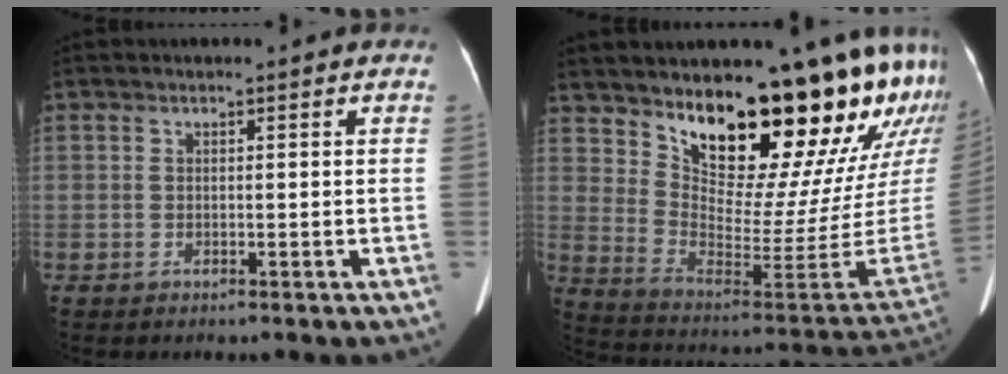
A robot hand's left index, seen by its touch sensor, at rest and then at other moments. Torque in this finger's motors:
{"motor_torque": [1.01, -1.13, 1.05, 0.21]}